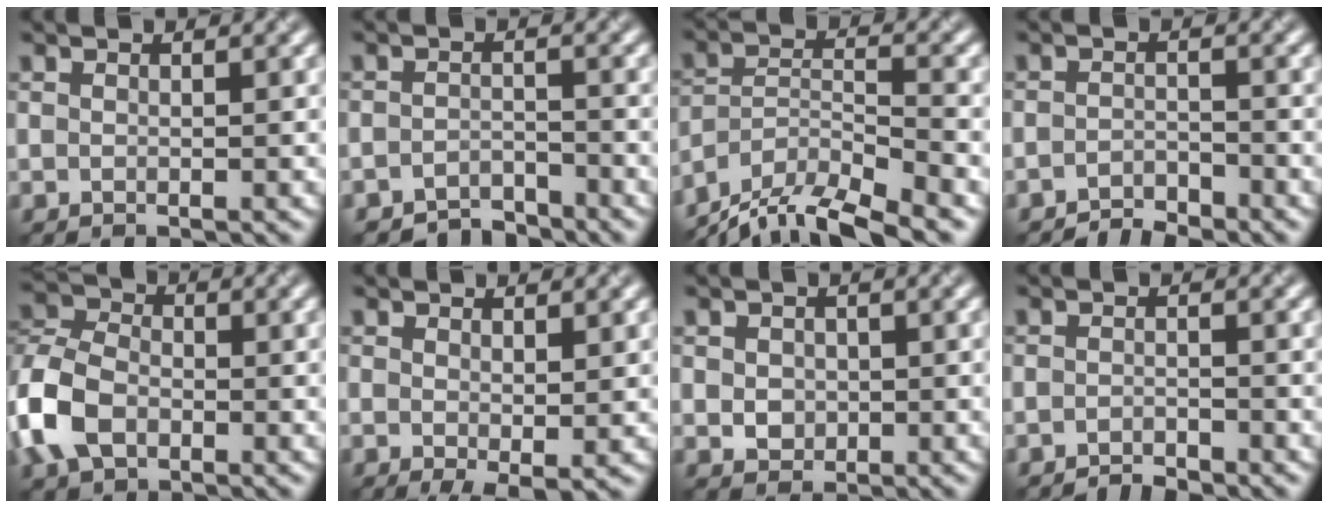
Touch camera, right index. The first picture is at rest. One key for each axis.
{"total": 2.8, "fx": -2.7, "fy": 0.8, "fz": 0.3, "tx": 0.003, "ty": 0.005, "tz": -0.052}
{"total": 10.1, "fx": -8.7, "fy": 2.4, "fz": 4.5, "tx": -0.073, "ty": -0.006, "tz": -0.148}
{"total": 1.9, "fx": -1.9, "fy": 0.3, "fz": 0.3, "tx": -0.001, "ty": 0.005, "tz": -0.039}
{"total": 7.4, "fx": -2.6, "fy": 5.1, "fz": 4.6, "tx": -0.111, "ty": 0.002, "tz": -0.069}
{"total": 1.9, "fx": -0.1, "fy": 0.7, "fz": 1.7, "tx": -0.027, "ty": -0.008, "tz": 0.003}
{"total": 2.0, "fx": 0.0, "fy": 1.7, "fz": 1.0, "tx": -0.014, "ty": -0.003, "tz": 0.001}
{"total": 1.5, "fx": -1.5, "fy": 0.2, "fz": 0.2, "tx": -0.001, "ty": 0.003, "tz": -0.029}